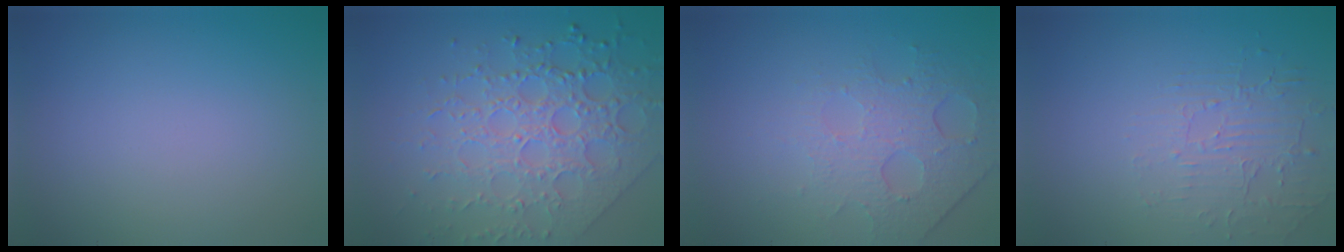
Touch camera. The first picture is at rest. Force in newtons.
{"total": 7.2, "press": 5.4, "slide": 4.8}
{"total": 4.8, "press": 3.2, "slide": 3.6}
{"total": 1.9, "press": 1.0, "slide": 1.6}